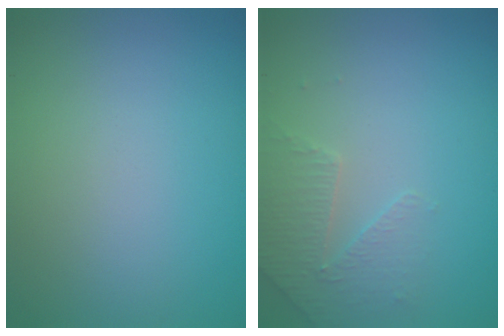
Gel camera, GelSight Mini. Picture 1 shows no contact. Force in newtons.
{"total": 2.3, "press": 2.2, "slide": 0.6}